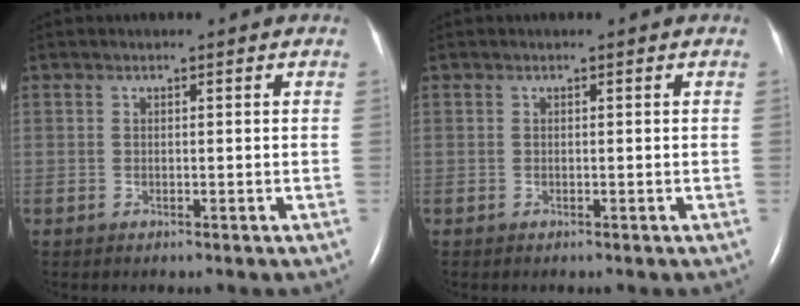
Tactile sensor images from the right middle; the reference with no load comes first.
{"total": 0.0}